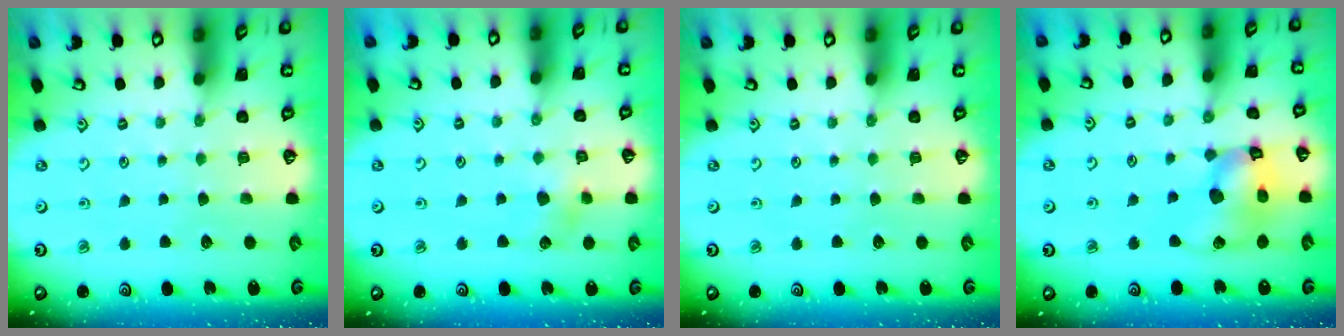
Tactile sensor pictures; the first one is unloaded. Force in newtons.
{"total": 5.1, "press": 5.1, "slide": 0.5}
{"total": 0.0}
{"total": 13.8, "press": 13.7, "slide": 1.9}